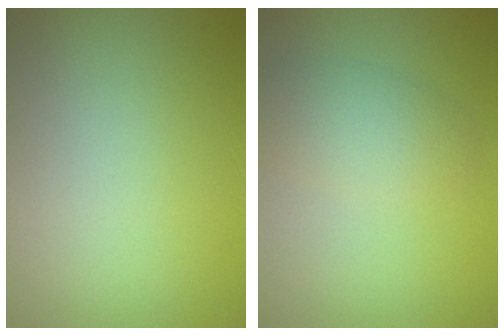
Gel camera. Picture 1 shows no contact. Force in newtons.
{"total": 3.0, "press": 3.0, "slide": 0.1}